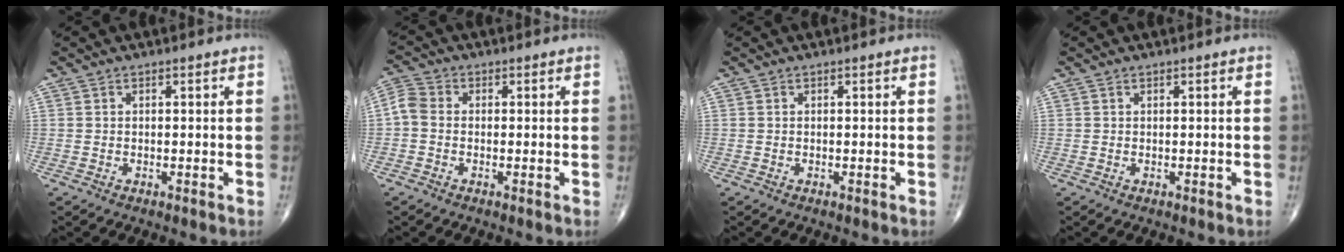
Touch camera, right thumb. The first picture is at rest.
{"total": 3.9, "force": [-0.5, 2.9, 2.6], "torque": [-0.055, 0.010, -0.023]}
{"total": 0.0}
{"total": 0.0}